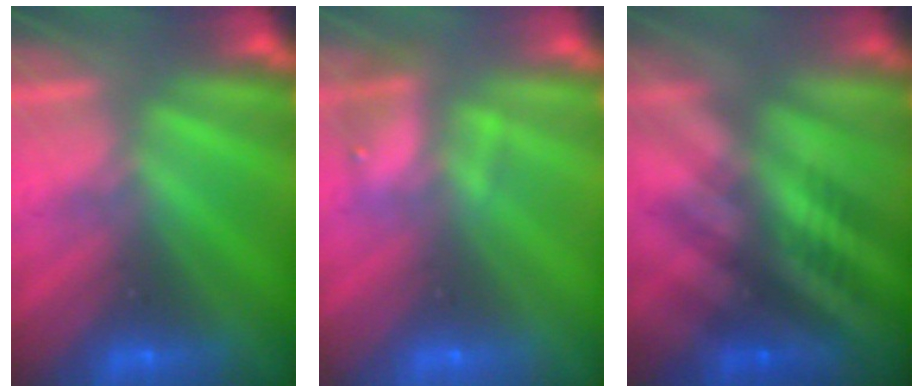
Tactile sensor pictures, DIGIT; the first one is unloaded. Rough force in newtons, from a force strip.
{"total": 2.3}
{"total": 2.6}